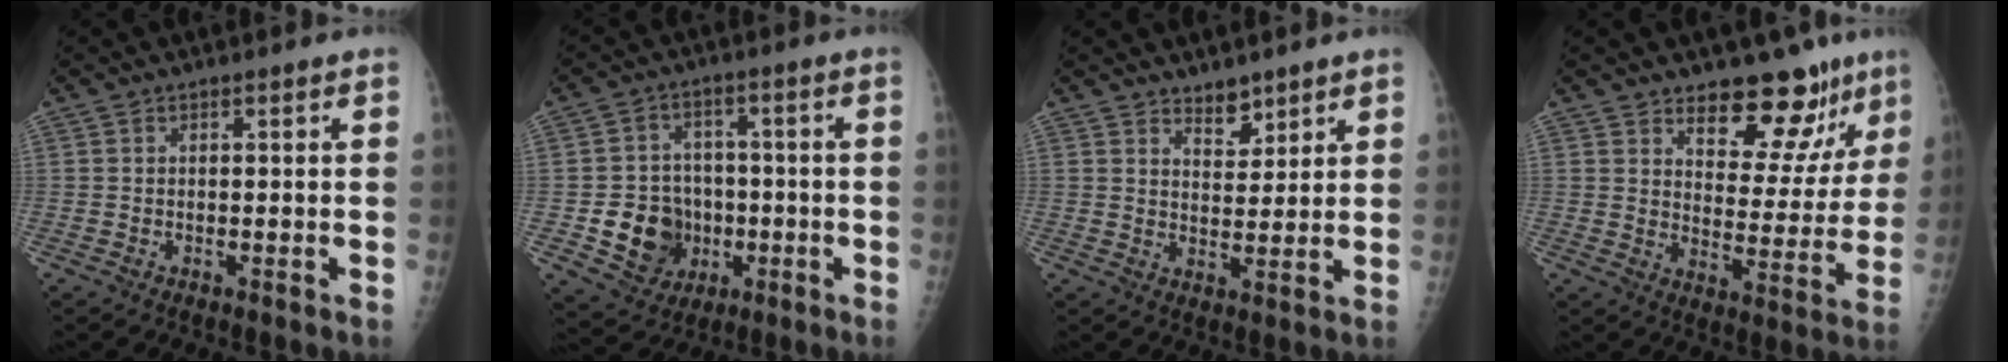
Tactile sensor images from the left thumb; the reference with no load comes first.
{"total": 11.1, "force": [-2.5, 9.6, 5.0], "torque": [-0.041, 0.011, -0.033]}
{"total": 4.2, "force": [3.4, 2.1, 1.5], "torque": [-0.004, -0.028, 0.059]}
{"total": 13.4, "force": [10.1, 6.2, 6.1], "torque": [-0.030, -0.075, 0.144]}